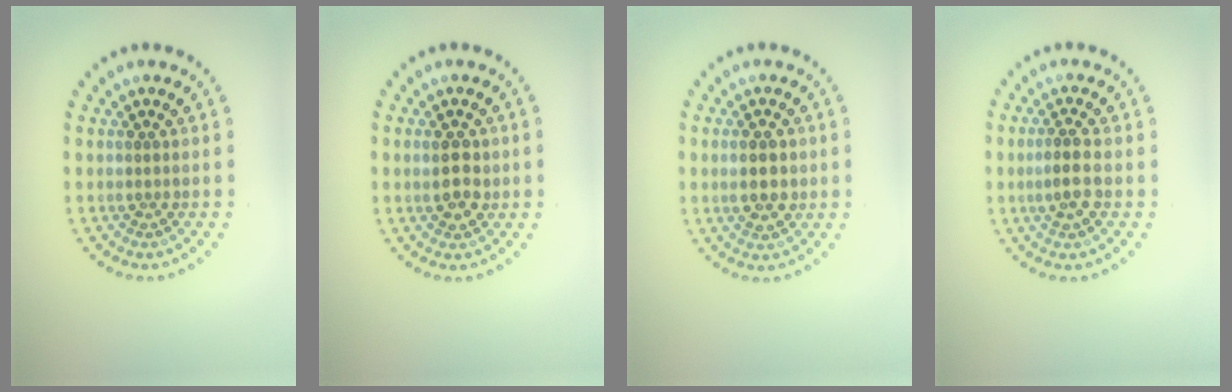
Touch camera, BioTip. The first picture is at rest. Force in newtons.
{"total": 2.5, "press": 2.5, "slide": 0.5}
{"total": 2.9, "press": 2.9, "slide": 0.1}
{"total": 2.4, "press": 2.3, "slide": 0.8}